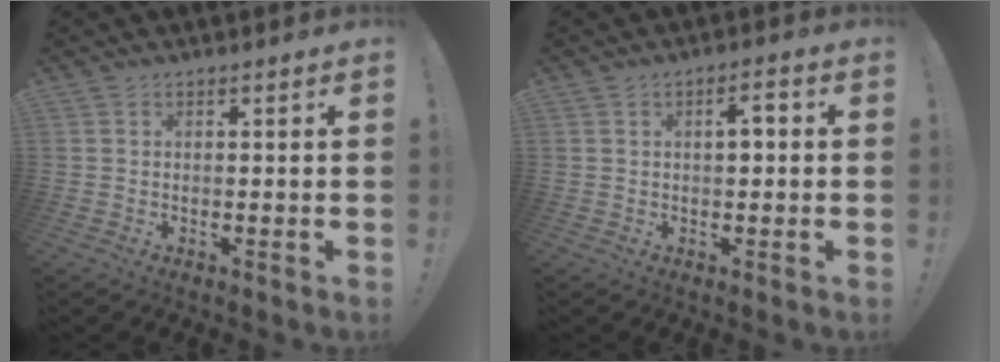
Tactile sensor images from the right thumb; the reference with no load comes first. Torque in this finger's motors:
{"motor_torque": [-0.01, 0.01, 0.11, 0.13, 0.02]}